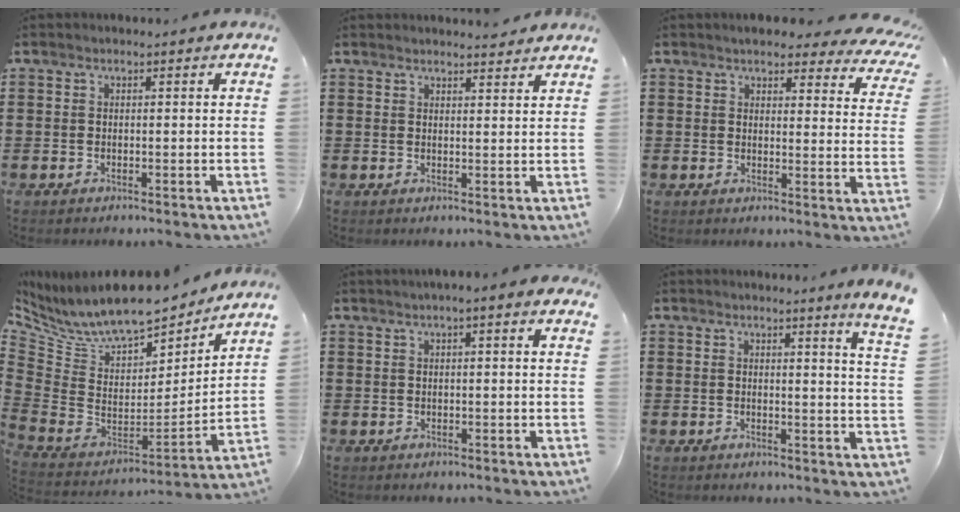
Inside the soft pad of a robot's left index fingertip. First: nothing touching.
{"total": 2.2, "force": [2.2, 0.0, 0.0], "torque": [-0.006, -0.002, 0.043]}
{"total": 4.1, "force": [3.7, 1.3, 1.1], "torque": [-0.023, -0.015, 0.062]}
{"total": 9.4, "force": [8.0, 2.7, 4.1], "torque": [-0.120, -0.057, 0.141]}
{"total": 1.2, "force": [0.5, 0.2, 1.1], "torque": [-0.022, 0.001, 0.008]}
{"total": 2.5, "force": [1.9, -1.3, 0.9], "torque": [-0.022, -0.018, 0.031]}